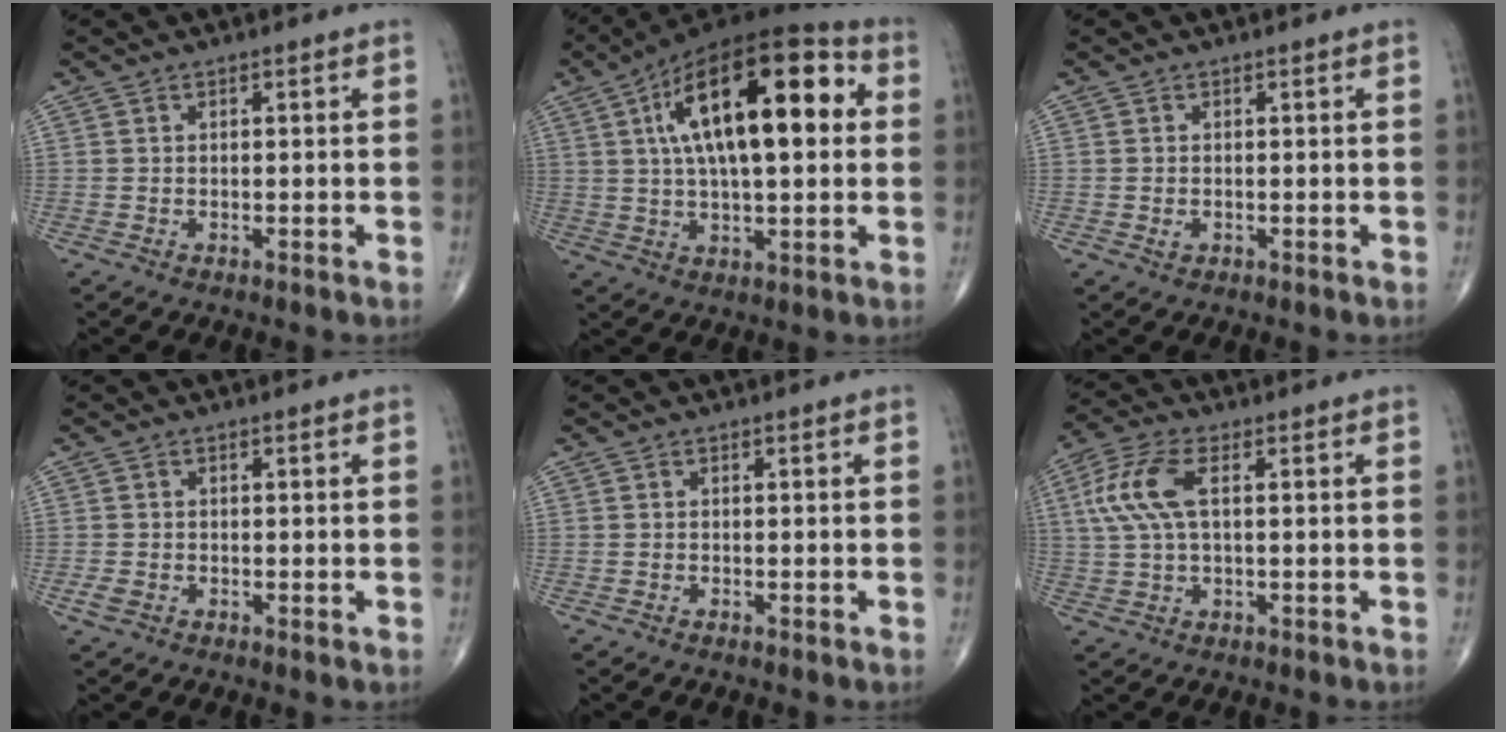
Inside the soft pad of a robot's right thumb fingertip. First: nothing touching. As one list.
[{"total": 23.6, "force": [5.1, 9.6, 20.9], "torque": [-0.330, 0.021, 0.071]}, {"total": 1.0, "force": [-0.3, 0.7, 0.7], "torque": [-0.011, 0.001, -0.003]}, {"total": 1.3, "force": [-0.5, 0.8, 0.9], "torque": [-0.015, -0.002, -0.011]}, {"total": 0.0}, {"total": 9.0, "force": [1.9, 4.0, 7.9], "torque": [-0.190, 0.019, 0.035]}]